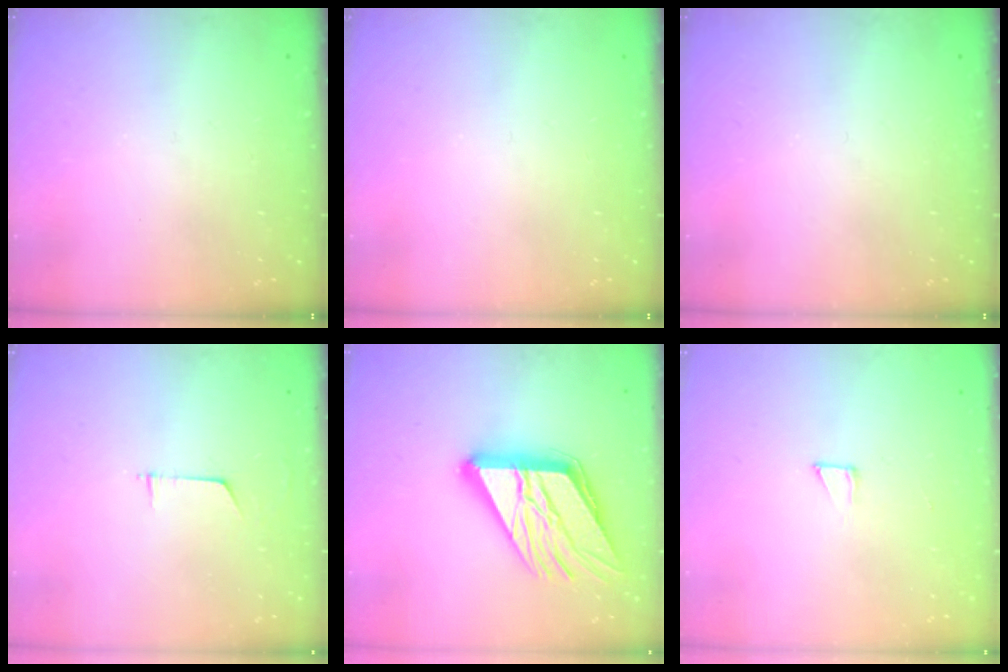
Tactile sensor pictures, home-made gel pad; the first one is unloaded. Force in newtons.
{"total": 0.0}
{"total": 0.0}
{"total": 3.2, "press": 3.2, "slide": 0.3}
{"total": 21.5, "press": 21.3, "slide": 2.9}
{"total": 2.6, "press": 2.6, "slide": 0.1}